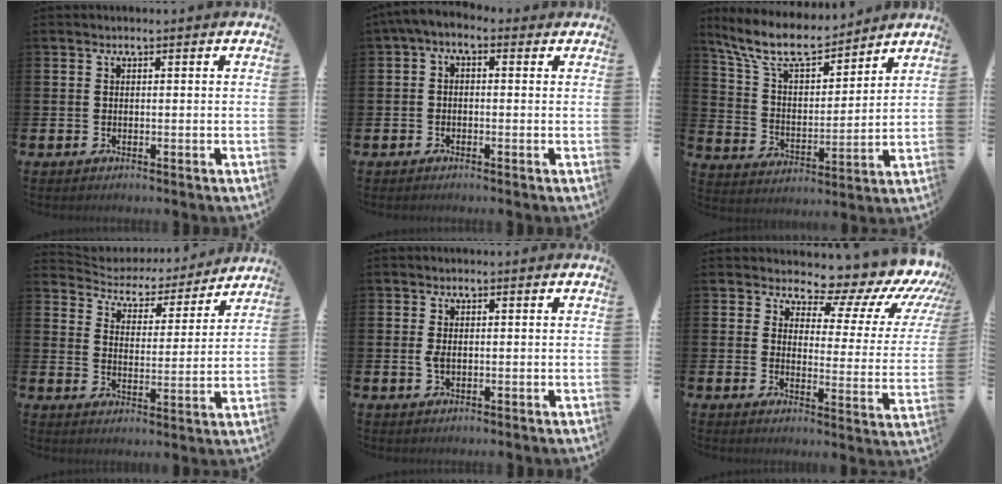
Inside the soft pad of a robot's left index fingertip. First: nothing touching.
{"total": 1.8, "force": [-1.3, 0.8, 1.0], "torque": [-0.020, 0.009, -0.028]}
{"total": 9.8, "force": [8.6, 2.6, 4.0], "torque": [-0.120, -0.044, 0.156]}
{"total": 3.8, "force": [3.3, 1.8, 0.2], "torque": [-0.035, -0.029, 0.049]}
{"total": 1.7, "force": [0.0, 0.9, 1.5], "torque": [-0.032, 0.003, 0.000]}
{"total": 6.6, "force": [5.7, 2.9, 1.6], "torque": [-0.024, -0.068, 0.083]}